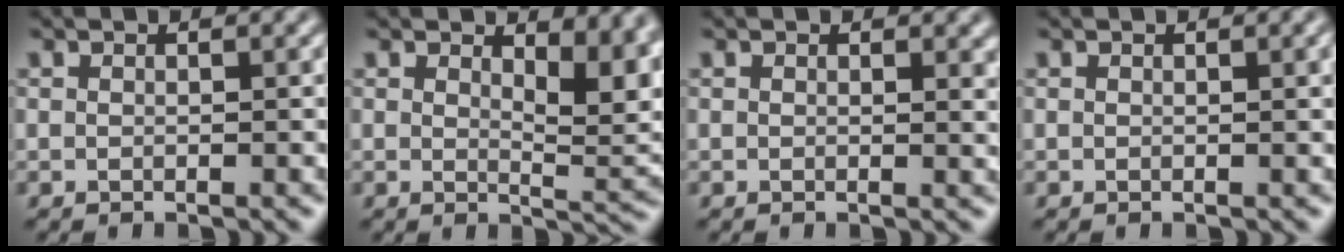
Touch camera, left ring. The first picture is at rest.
{"total": 5.4, "force": [2.2, 2.3, 4.4], "torque": [-0.052, -0.010, 0.035]}
{"total": 1.1, "force": [0.5, 0.5, 0.9], "torque": [-0.007, -0.003, 0.008]}
{"total": 1.0, "force": [0.4, 0.2, 0.9], "torque": [-0.012, 0.002, 0.005]}